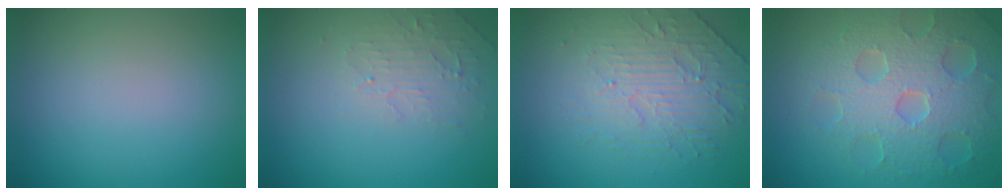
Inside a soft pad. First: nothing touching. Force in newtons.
{"total": 2.4, "press": 2.3, "slide": 0.5}
{"total": 4.6, "press": 3.3, "slide": 3.1}
{"total": 7.5, "press": 5.8, "slide": 4.8}